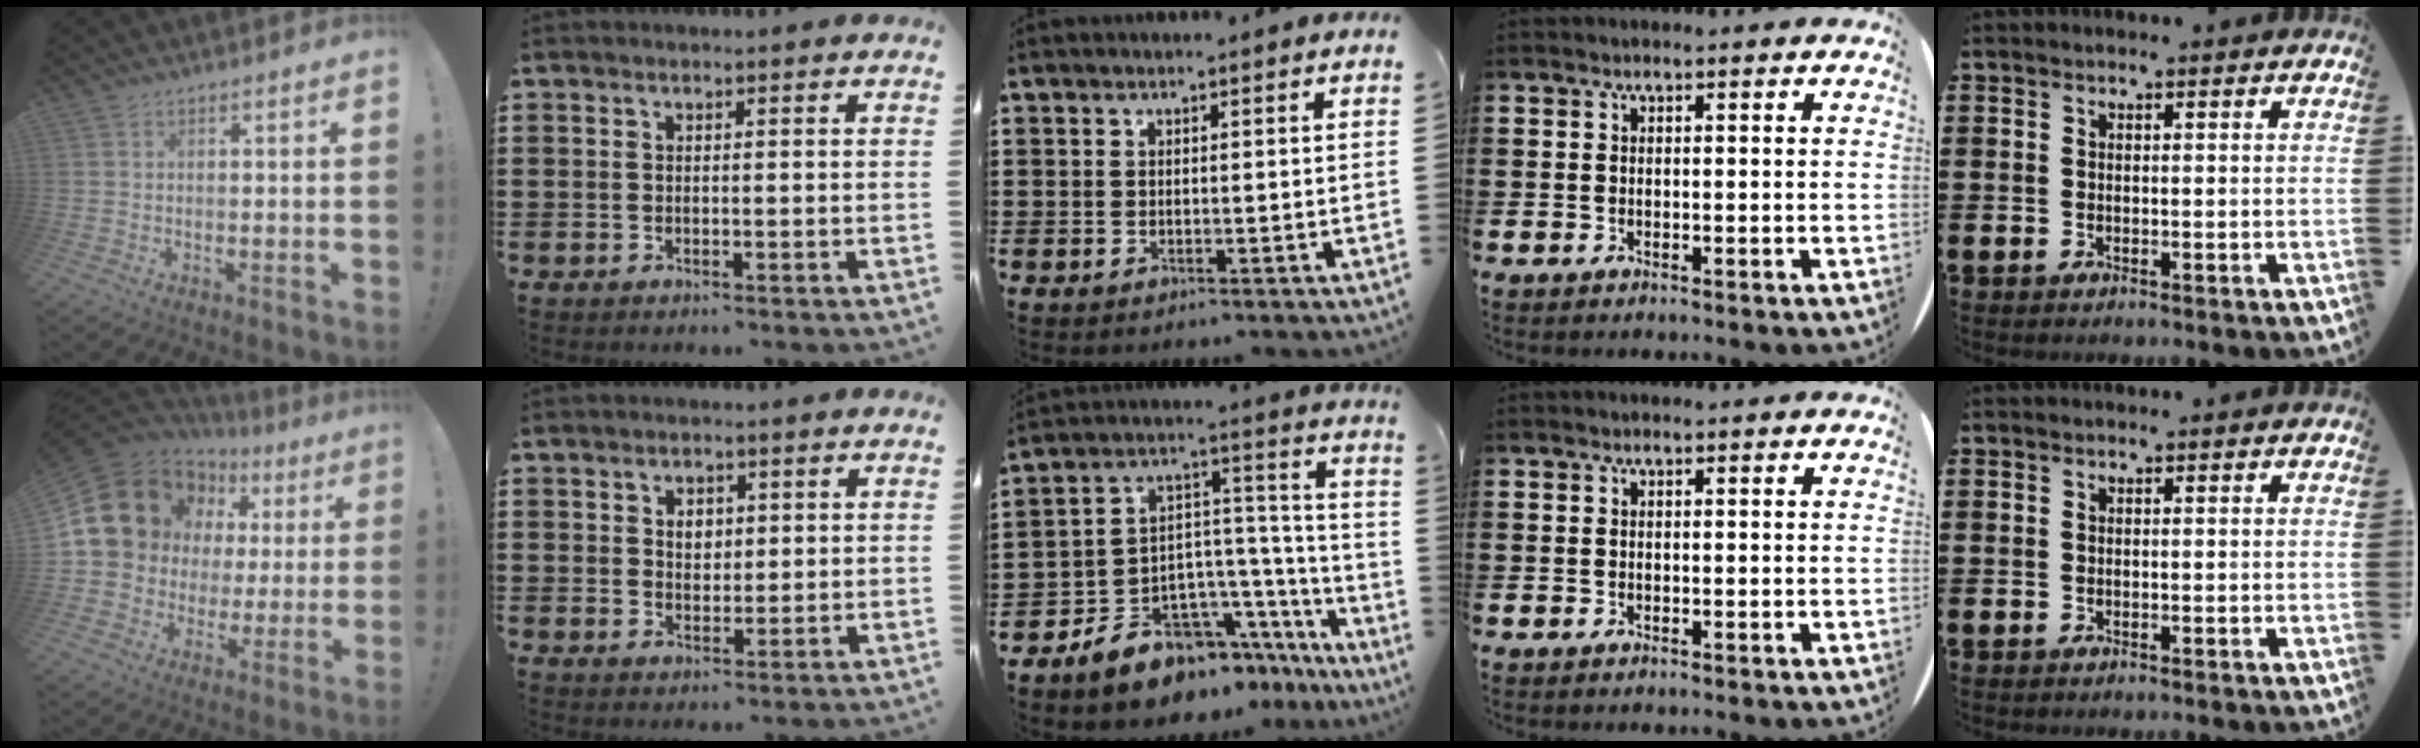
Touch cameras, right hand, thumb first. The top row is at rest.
{"thumb": {"total": 17.4, "force": [8.8, 13.1, 7.3], "torque": [-0.116, -0.052, 0.192]}, "index": {"total": 2.6, "force": [0.8, 2.0, 1.5], "torque": [-0.028, 0.006, 0.012]}, "middle": {"total": 8.8, "force": [-7.5, 4.2, 1.4], "torque": [-0.046, 0.002, -0.145]}}